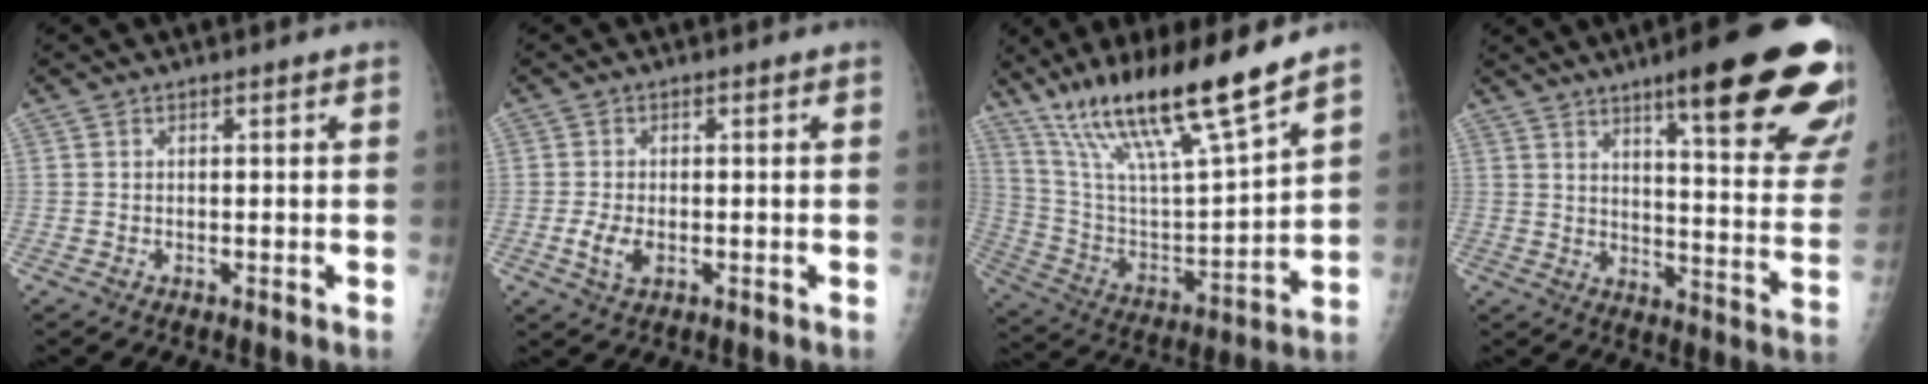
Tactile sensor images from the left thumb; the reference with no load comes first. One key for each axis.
{"total": 3.8, "fx": -0.9, "fy": 2.1, "fz": 3.0, "tx": -0.065, "ty": -0.005, "tz": -0.016}
{"total": 21.5, "fx": 15.5, "fy": 2.2, "fz": 14.7, "tx": -0.246, "ty": -0.063, "tz": 0.289}
{"total": 25.7, "fx": 15.7, "fy": 4.5, "fz": 19.8, "tx": -0.215, "ty": -0.061, "tz": 0.209}